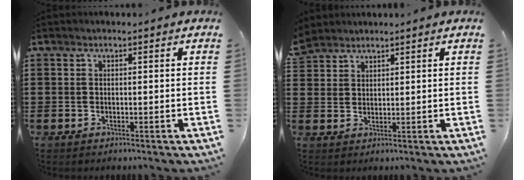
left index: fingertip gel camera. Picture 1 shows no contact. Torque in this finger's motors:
{"motor_torque": [0.42, -0.51, 0.62, 0.21]}